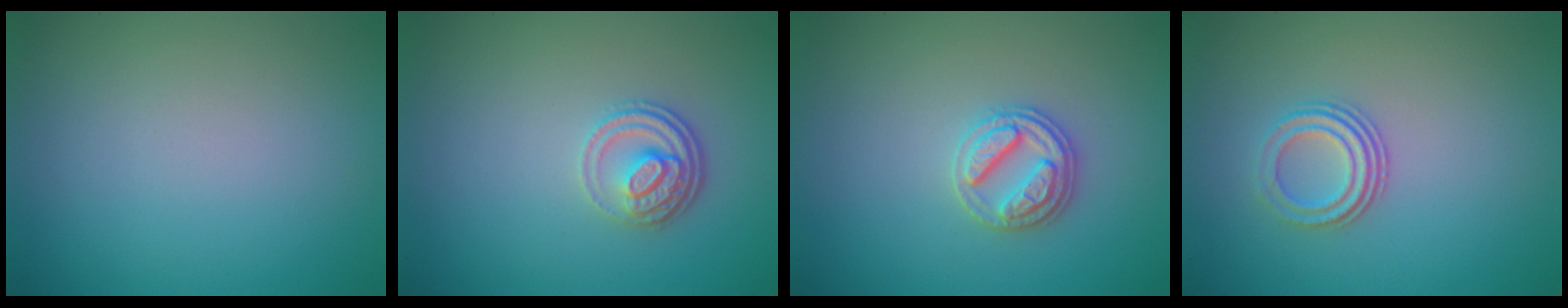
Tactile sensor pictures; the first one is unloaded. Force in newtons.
{"total": 2.8, "press": 2.3, "slide": 1.7}
{"total": 2.8, "press": 2.8, "slide": 0.5}
{"total": 2.8, "press": 2.1, "slide": 1.9}